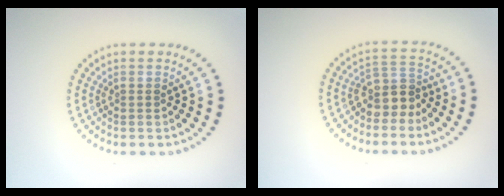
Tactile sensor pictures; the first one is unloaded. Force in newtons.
{"total": 3.0, "press": 2.3, "slide": 1.8}